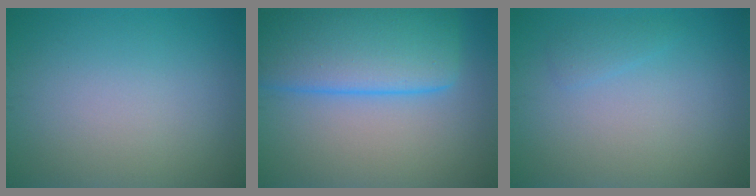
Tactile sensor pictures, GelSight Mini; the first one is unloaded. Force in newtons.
{"total": 10.3, "press": 10.3, "slide": 0.5}
{"total": 1.0, "press": 1.0, "slide": 0.1}